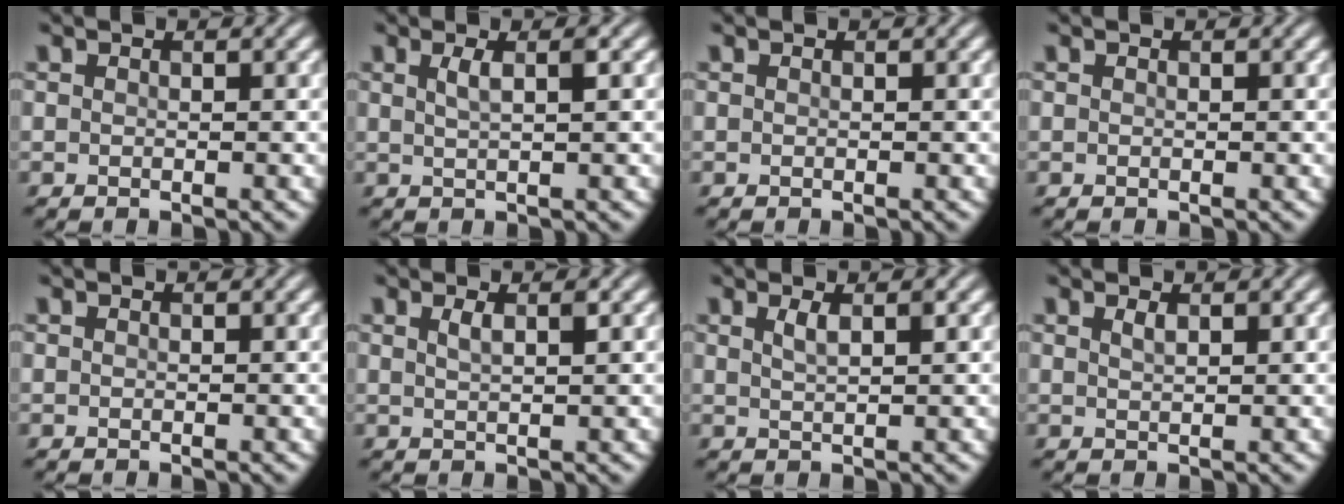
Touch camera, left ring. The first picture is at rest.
{"total": 2.0, "force": [0.7, 0.6, 1.8], "torque": [-0.027, 0.004, 0.006]}
{"total": 0.0}
{"total": 0.0}
{"total": 0.0}
{"total": 1.5, "force": [0.7, 0.4, 1.3], "torque": [-0.021, 0.003, 0.008]}
{"total": 1.6, "force": [0.7, 0.4, 1.4], "torque": [-0.023, 0.002, 0.010]}
{"total": 0.9, "force": [0.6, 0.2, 0.7], "torque": [-0.012, 0.000, 0.010]}